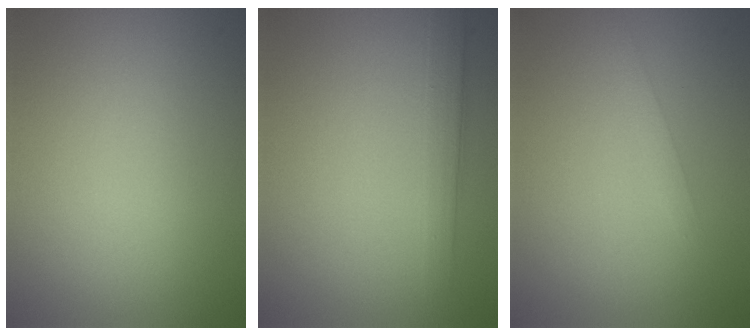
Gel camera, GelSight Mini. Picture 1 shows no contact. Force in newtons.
{"total": 2.7, "press": 2.7, "slide": 0.1}
{"total": 1.1, "press": 1.1, "slide": 0.1}